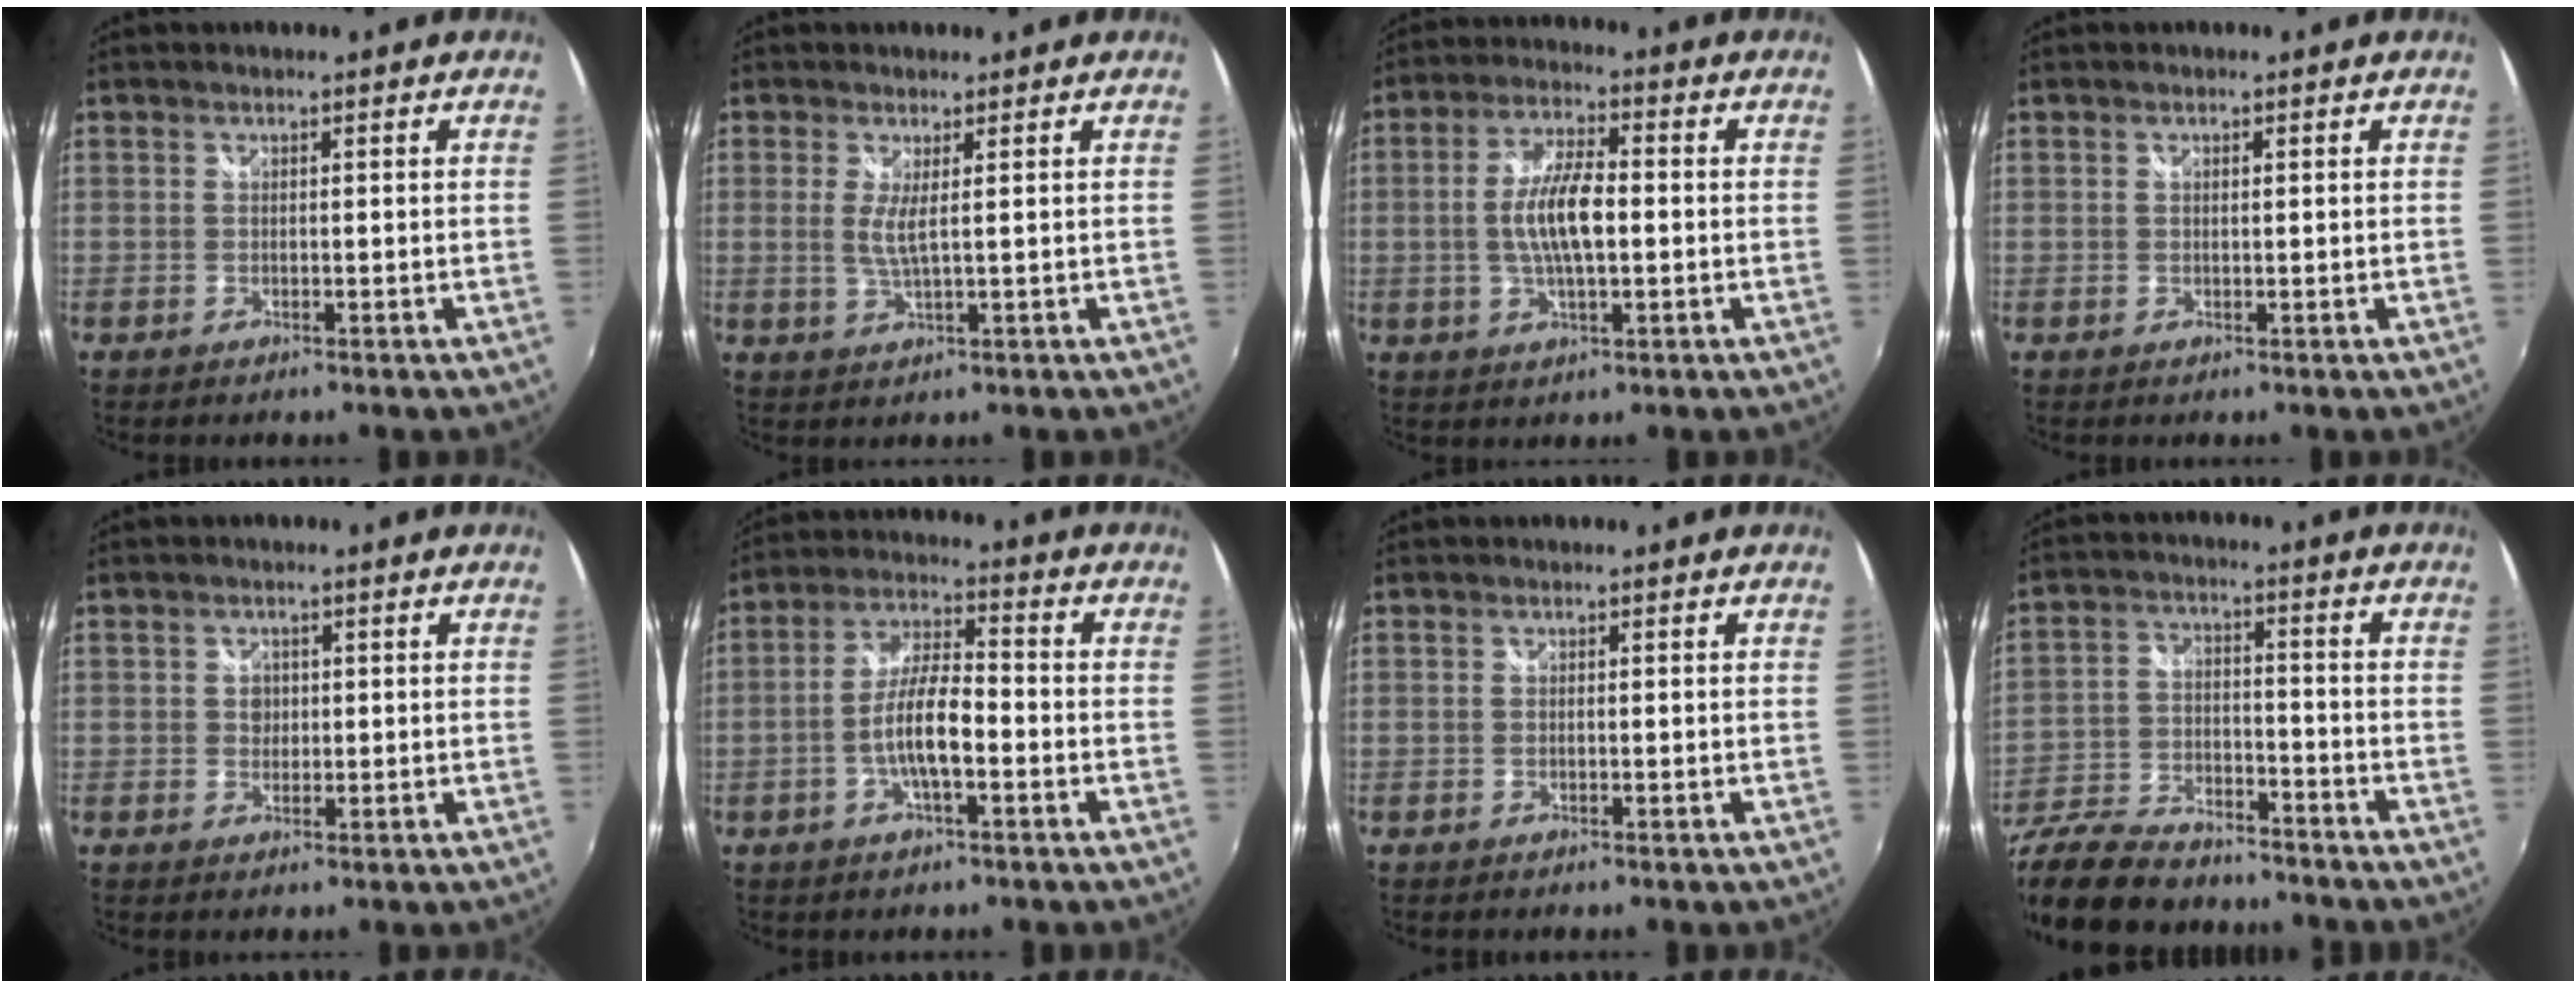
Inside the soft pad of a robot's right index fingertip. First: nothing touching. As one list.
[{"total": 2.9, "force": [0.6, 0.0, 2.9], "torque": [-0.057, -0.010, 0.008]}, {"total": 9.1, "force": [-0.6, 3.0, 8.5], "torque": [-0.166, 0.004, -0.012]}, {"total": 0.6, "force": [0.3, 0.2, 0.5], "torque": [-0.009, 0.002, 0.003]}, {"total": 2.0, "force": [0.1, 1.9, 0.6], "torque": [-0.006, 0.003, 0.000]}, {"total": 8.1, "force": [-2.7, 2.1, 7.3], "torque": [-0.148, 0.006, -0.049]}, {"total": 0.0}, {"total": 21.9, "force": [-17.4, 8.3, 10.3], "torque": [-0.237, -0.027, -0.292]}]